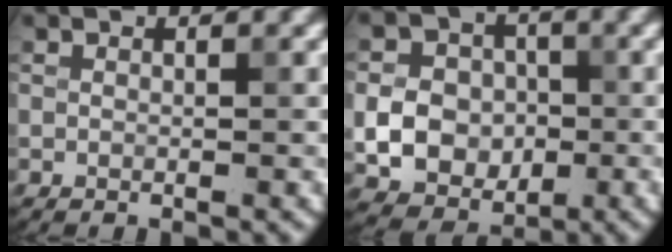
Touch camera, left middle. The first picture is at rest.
{"total": 5.9, "force": [-0.8, 4.9, 3.1], "torque": [-0.053, 0.007, -0.021]}